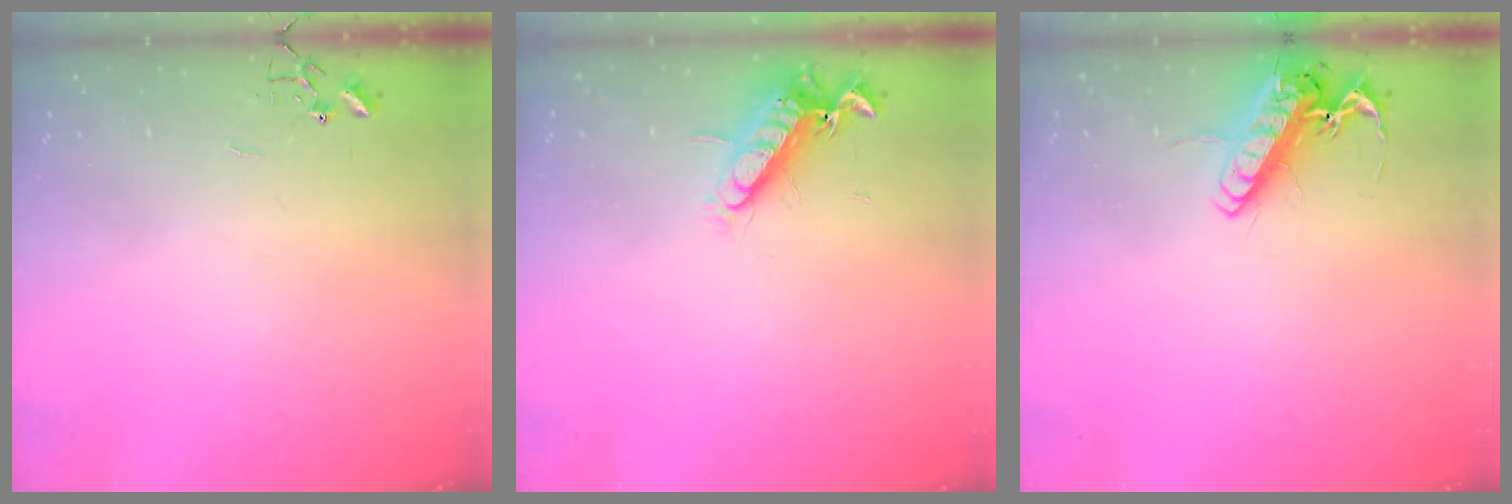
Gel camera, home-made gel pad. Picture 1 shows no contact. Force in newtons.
{"total": 13.0, "press": 12.9, "slide": 1.2}
{"total": 13.8, "press": 13.6, "slide": 2.4}